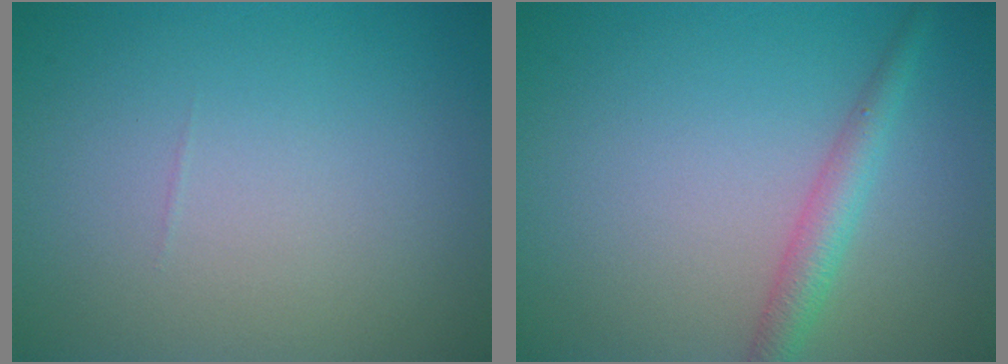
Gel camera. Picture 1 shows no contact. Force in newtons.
{"total": 2.6, "press": 2.6, "slide": 0.1}